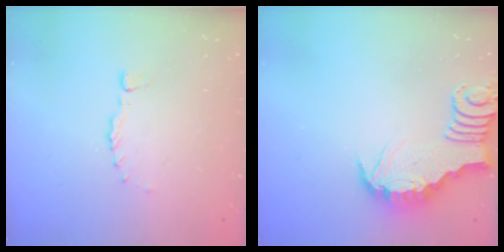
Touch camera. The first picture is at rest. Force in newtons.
{"total": 3.4, "press": 3.4, "slide": 0.1}